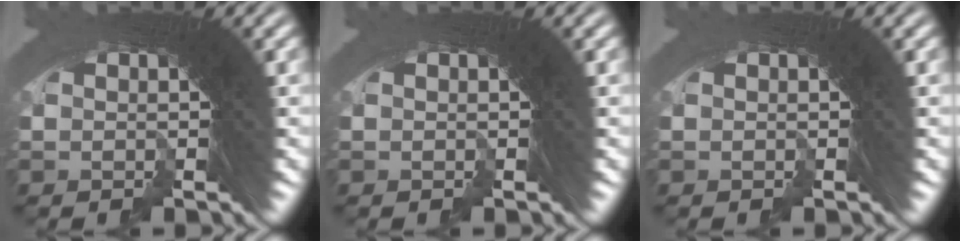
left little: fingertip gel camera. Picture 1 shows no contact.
{"total": 0.0}
{"total": 0.0}